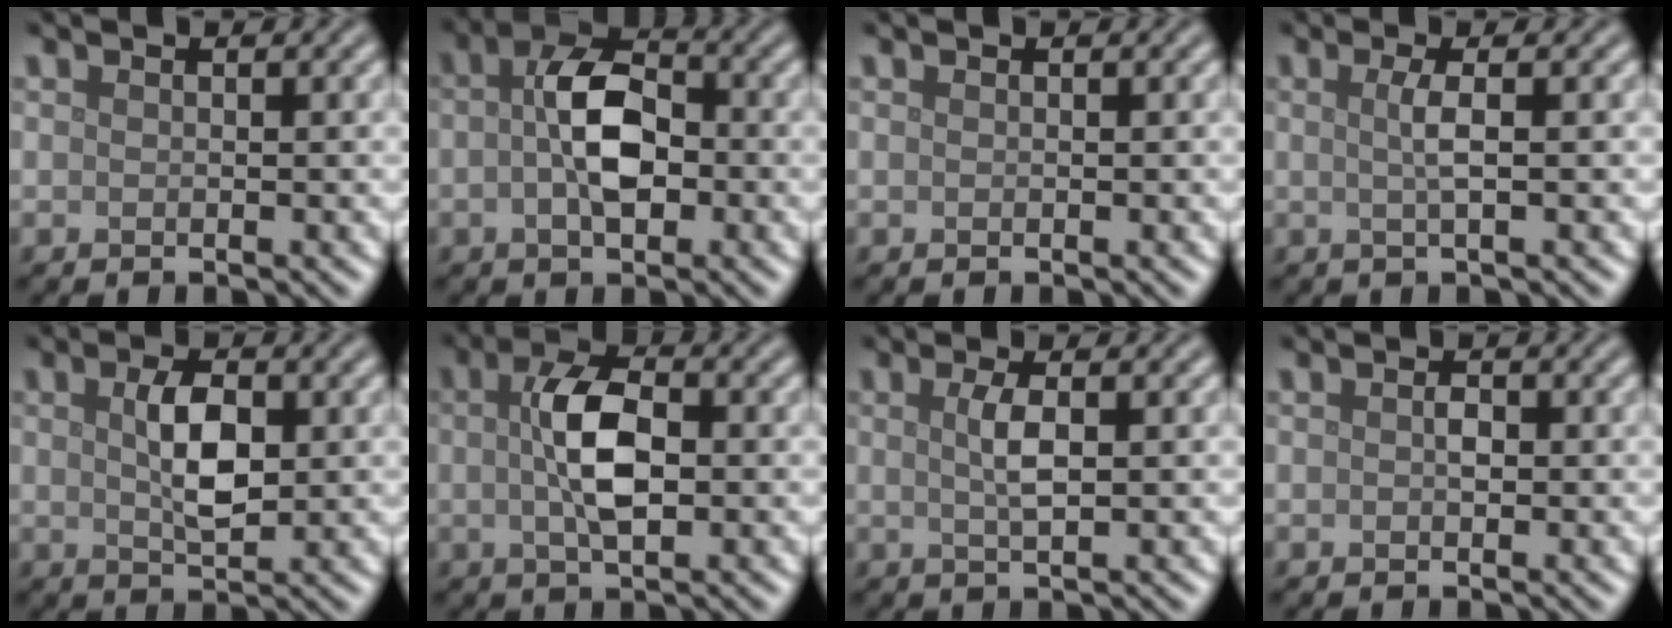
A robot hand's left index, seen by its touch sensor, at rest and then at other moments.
{"total": 5.5, "force": [-0.2, 2.9, 4.6], "torque": [-0.083, 0.007, -0.009]}
{"total": 0.0}
{"total": 1.9, "force": [0.1, 0.4, 1.9], "torque": [-0.036, 0.003, -0.003]}
{"total": 3.9, "force": [0.6, 1.8, 3.4], "torque": [-0.073, 0.000, 0.013]}
{"total": 5.2, "force": [0.2, 2.1, 4.7], "torque": [-0.092, 0.008, 0.000]}
{"total": 2.2, "force": [0.4, 0.5, 2.1], "torque": [-0.043, 0.004, 0.007]}
{"total": 1.0, "force": [0.0, 0.6, 0.8], "torque": [-0.014, 0.001, -0.002]}